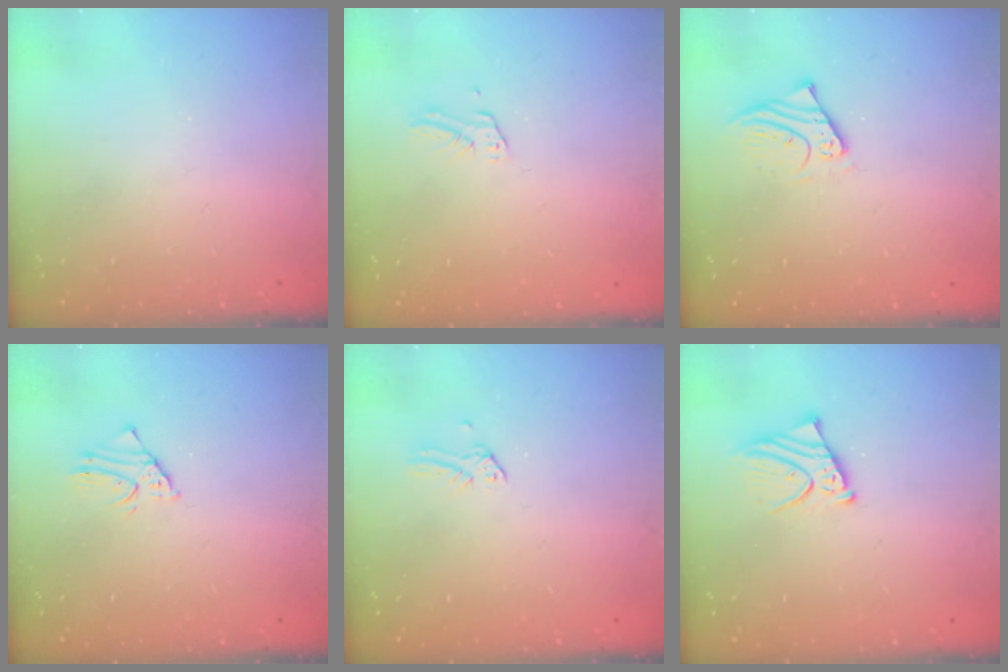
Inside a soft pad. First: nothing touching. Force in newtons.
{"total": 2.7, "press": 2.7, "slide": 0.2}
{"total": 1.5, "press": 1.5, "slide": 0.1}
{"total": 1.5, "press": 1.5, "slide": 0.1}
{"total": 0.0}
{"total": 5.6, "press": 5.6, "slide": 0.6}